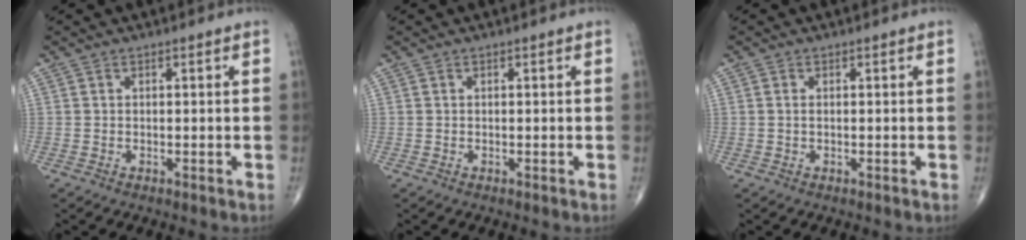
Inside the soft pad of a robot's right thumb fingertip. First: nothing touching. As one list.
[{"total": 0.0}, {"total": 0.6, "force": [0.0, 0.3, 0.5], "torque": [-0.014, 0.003, 0.000]}]